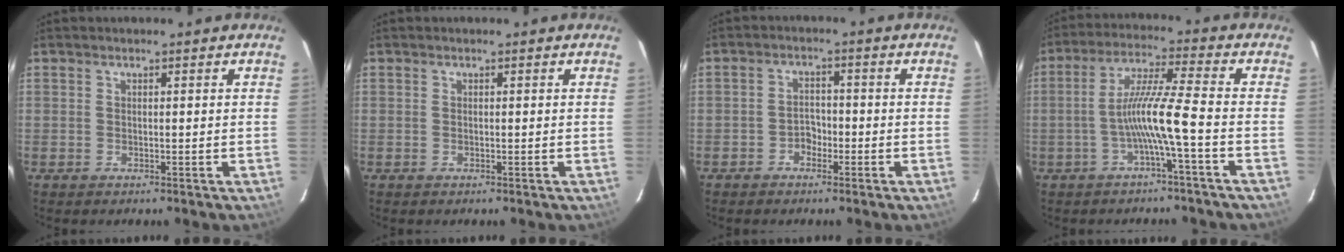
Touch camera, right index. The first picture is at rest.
{"total": 0.0}
{"total": 2.9, "force": [-1.6, 2.1, 1.2], "torque": [-0.026, 0.010, -0.024]}
{"total": 8.3, "force": [-3.1, -1.2, 7.6], "torque": [-0.159, 0.008, -0.056]}